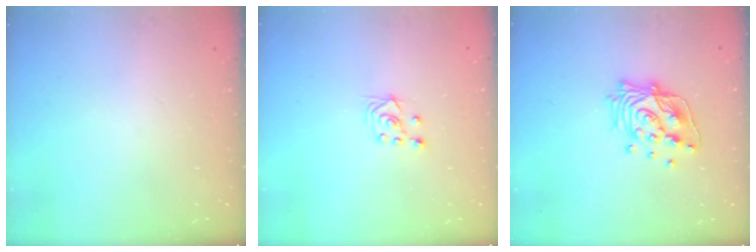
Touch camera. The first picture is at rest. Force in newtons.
{"total": 2.8, "press": 2.6, "slide": 1.1}
{"total": 15.9, "press": 15.9, "slide": 1.3}